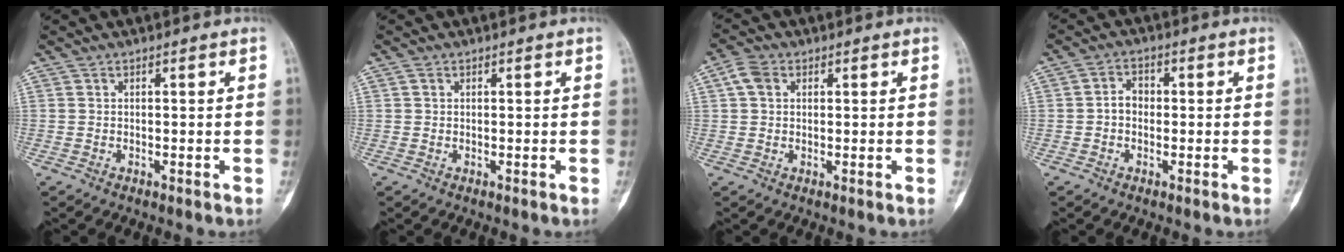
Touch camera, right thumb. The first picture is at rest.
{"total": 1.0, "force": [0.1, -1.0, -0.1], "torque": [-0.005, 0.002, 0.002]}
{"total": 2.4, "force": [1.0, 1.3, 1.8], "torque": [-0.040, 0.007, 0.019]}
{"total": 3.1, "force": [-0.5, 2.4, 1.9], "torque": [-0.019, 0.016, -0.015]}